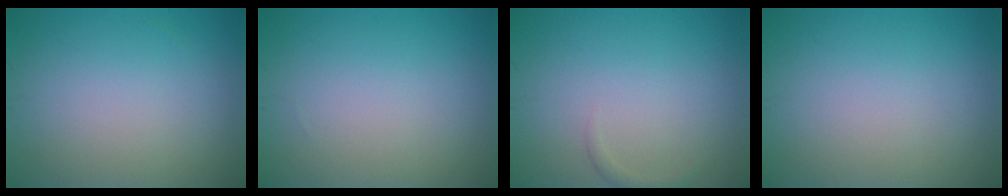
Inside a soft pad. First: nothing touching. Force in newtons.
{"total": 0.0}
{"total": 0.7, "press": 0.7, "slide": 0.0}
{"total": 0.0}